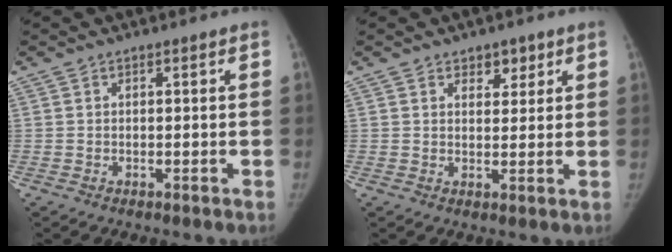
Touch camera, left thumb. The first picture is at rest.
{"total": 3.7, "force": [2.3, 2.4, 1.8], "torque": [0.002, -0.013, 0.035]}